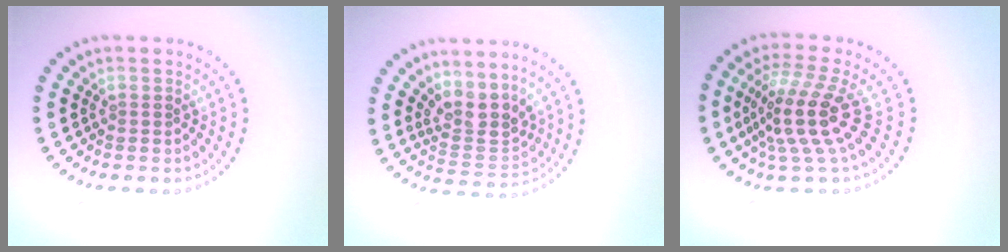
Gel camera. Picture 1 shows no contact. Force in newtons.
{"total": 3.3, "press": 2.5, "slide": 2.2}
{"total": 4.8, "press": 3.5, "slide": 3.2}